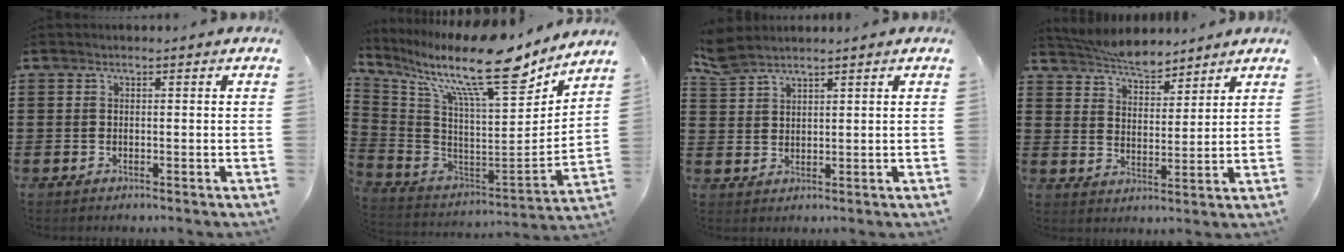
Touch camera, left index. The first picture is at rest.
{"total": 15.9, "force": [11.6, 2.9, 10.6], "torque": [-0.200, -0.084, 0.186]}
{"total": 3.5, "force": [3.0, 1.0, 1.3], "torque": [-0.037, -0.002, 0.058]}
{"total": 5.5, "force": [5.2, 1.1, 1.2], "torque": [-0.043, -0.017, 0.096]}